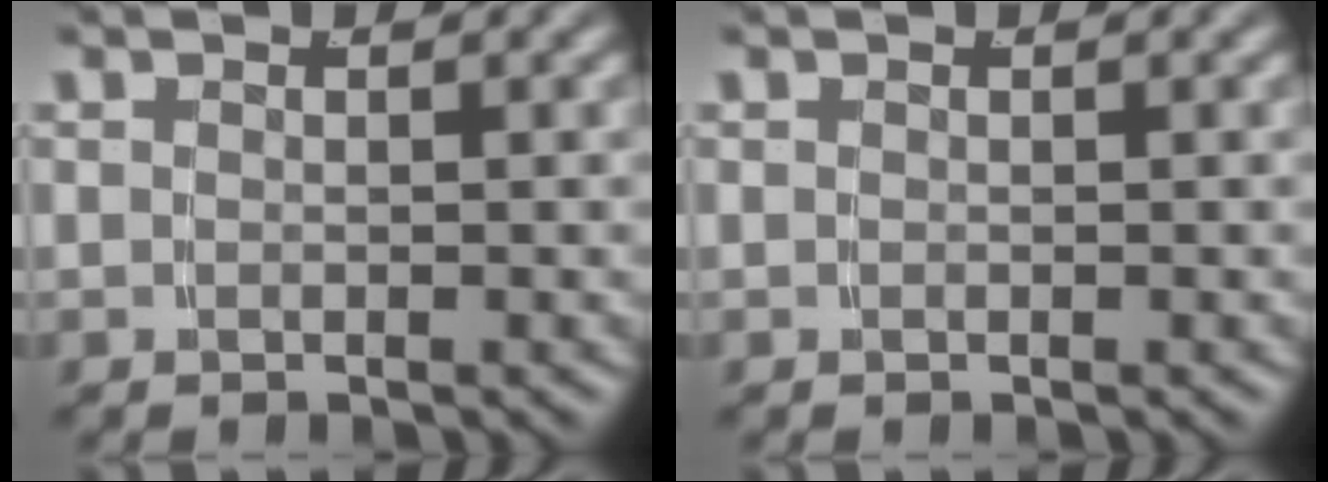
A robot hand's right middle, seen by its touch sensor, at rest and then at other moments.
{"total": 0.0}